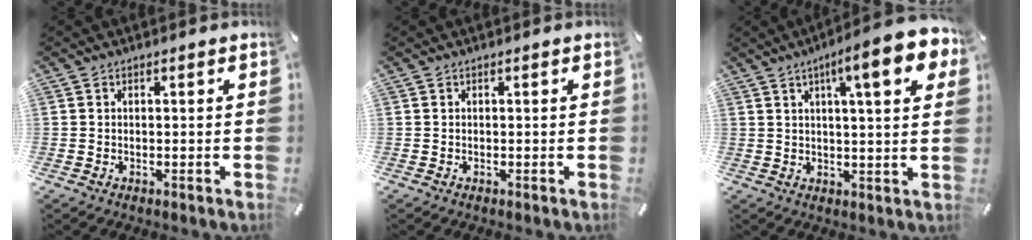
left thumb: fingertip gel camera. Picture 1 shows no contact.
{"total": 0.0}
{"total": 13.9, "force": [6.5, 2.7, 12.0], "torque": [-0.178, -0.025, 0.096]}